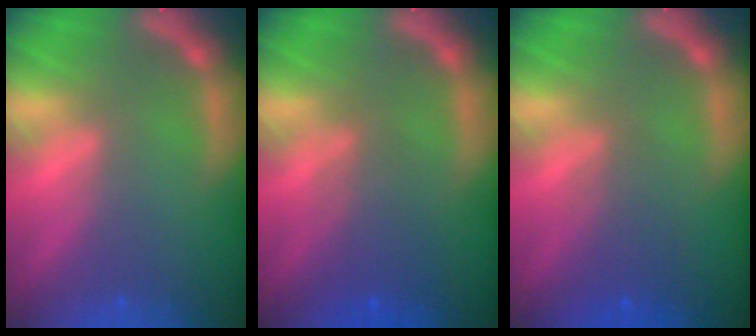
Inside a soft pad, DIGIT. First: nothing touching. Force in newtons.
{"total": 3.6}
{"total": 3.0}